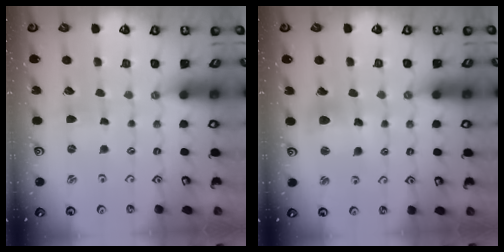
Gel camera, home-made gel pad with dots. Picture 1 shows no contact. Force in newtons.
{"total": 10.0, "press": 9.9, "slide": 1.3}